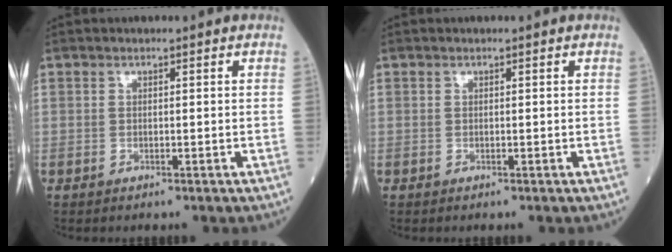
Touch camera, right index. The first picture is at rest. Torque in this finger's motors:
{"motor_torque": [0.04, 0.04, -0.03, -0.01]}